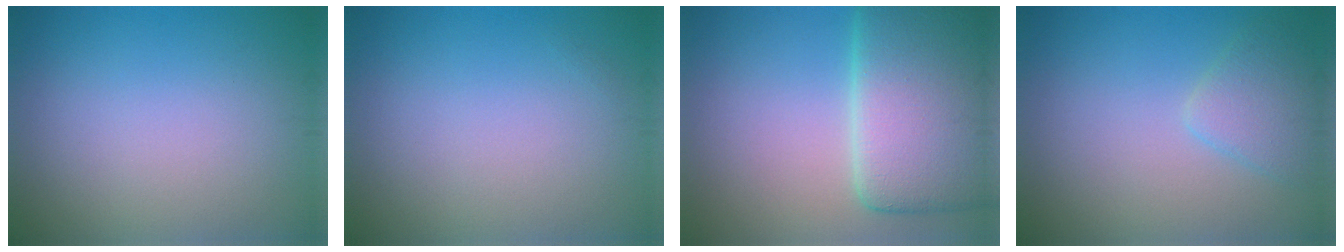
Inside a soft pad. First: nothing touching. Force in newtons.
{"total": 0.0}
{"total": 11.4, "press": 11.4, "slide": 0.5}
{"total": 2.5, "press": 2.5, "slide": 0.2}